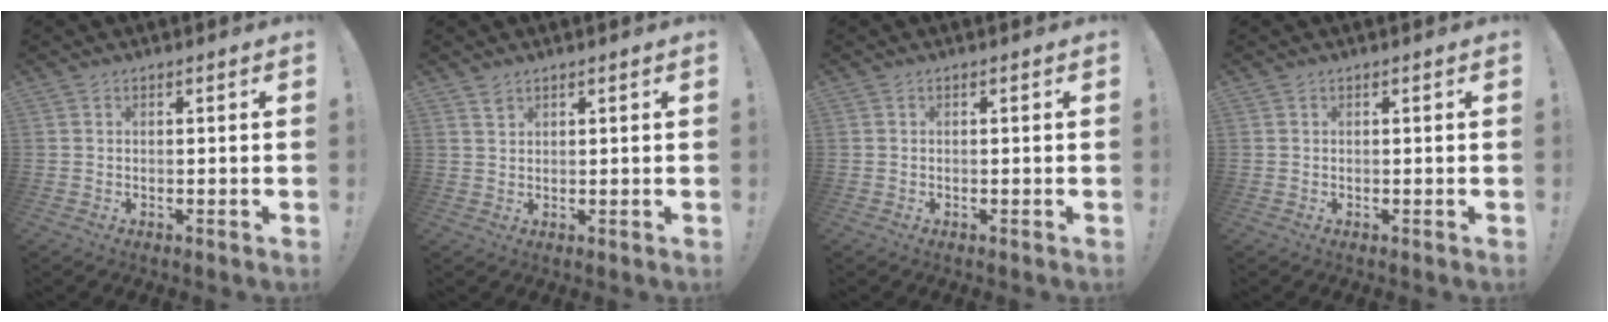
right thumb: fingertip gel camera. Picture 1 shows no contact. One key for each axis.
{"total": 2.0, "fx": 1.6, "fy": 1.0, "fz": 0.7, "tx": -0.001, "ty": -0.012, "tz": 0.028}
{"total": 0.0}
{"total": 0.0}